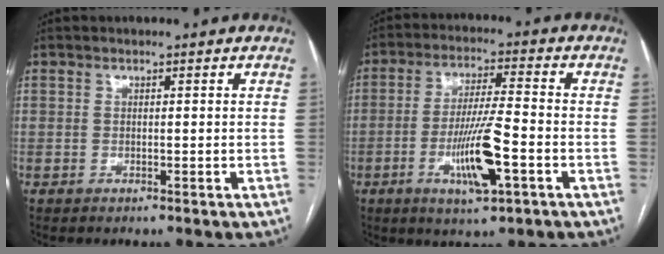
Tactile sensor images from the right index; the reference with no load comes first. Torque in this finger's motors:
{"motor_torque": [0.51, 0.08, 0.27, 0.08]}